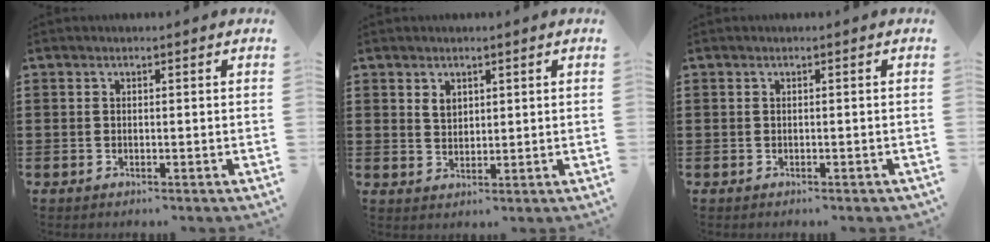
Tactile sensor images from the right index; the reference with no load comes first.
{"total": 2.1, "force": [1.3, 1.4, 0.9], "torque": [-0.022, 0.004, 0.024]}
{"total": 0.0}